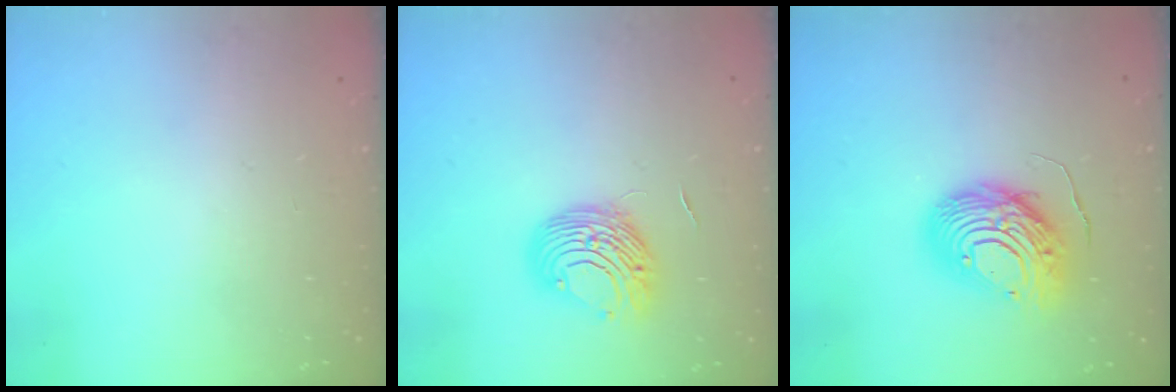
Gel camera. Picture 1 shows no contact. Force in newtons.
{"total": 9.4, "press": 9.3, "slide": 1.0}
{"total": 12.9, "press": 12.8, "slide": 1.3}